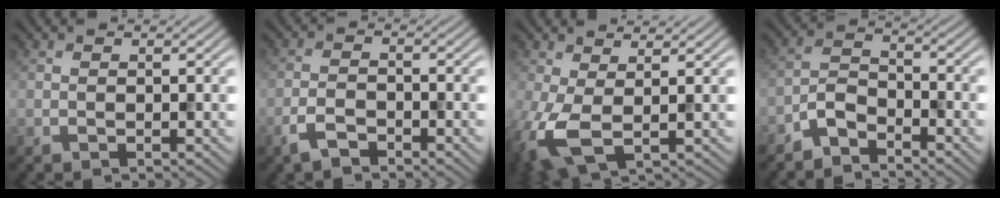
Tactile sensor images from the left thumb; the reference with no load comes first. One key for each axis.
{"total": 3.4, "fx": -2.5, "fy": 1.3, "fz": 1.9, "tx": -0.043, "ty": -0.001, "tz": -0.059}
{"total": 5.7, "fx": -0.1, "fy": 2.5, "fz": 5.1, "tx": -0.131, "ty": -0.004, "tz": -0.004}
{"total": 4.1, "fx": -3.4, "fy": 1.4, "fz": 1.8, "tx": -0.038, "ty": 0.004, "tz": -0.082}